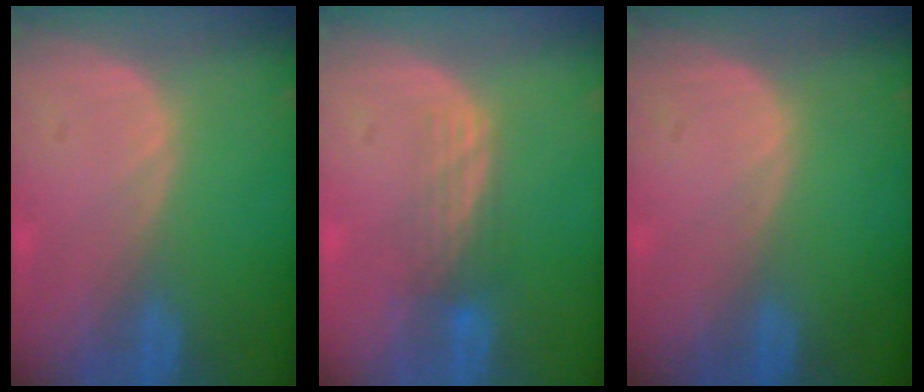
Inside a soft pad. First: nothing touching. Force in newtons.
{"total": 3.6, "press": 2.9, "slide": 2.2}
{"total": 0.0}